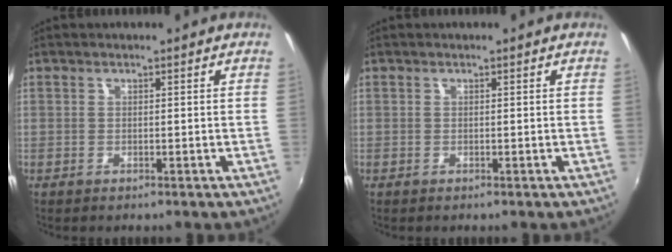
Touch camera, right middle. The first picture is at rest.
{"total": 0.0}